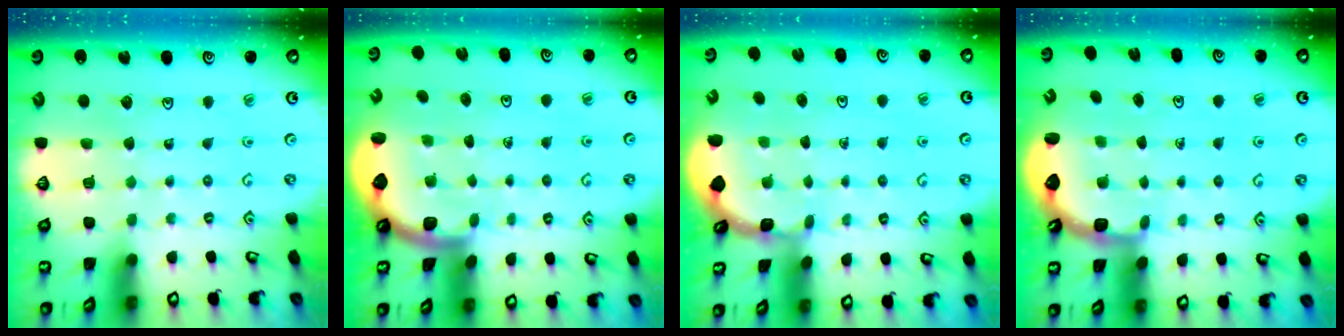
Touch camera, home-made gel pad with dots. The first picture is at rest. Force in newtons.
{"total": 1.6, "press": 1.6, "slide": 0.1}
{"total": 1.6, "press": 1.6, "slide": 0.1}
{"total": 2.6, "press": 2.2, "slide": 1.4}